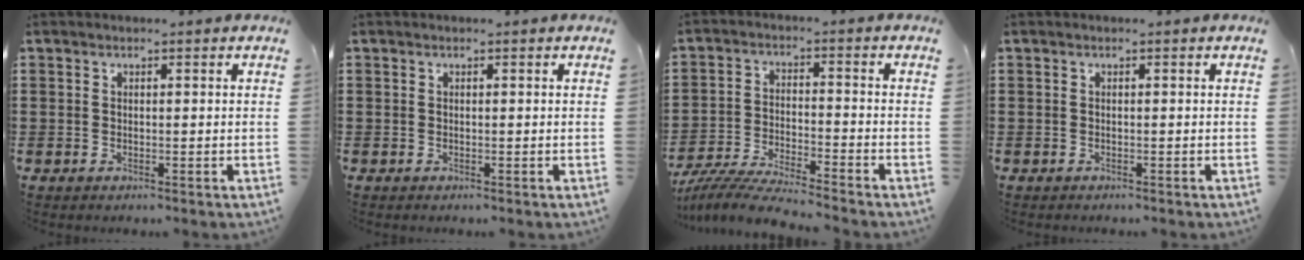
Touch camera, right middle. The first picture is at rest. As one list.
[{"total": 0.0}, {"total": 6.5, "force": [-6.3, -0.1, 1.9], "torque": [-0.045, -0.008, -0.125]}, {"total": 0.0}]